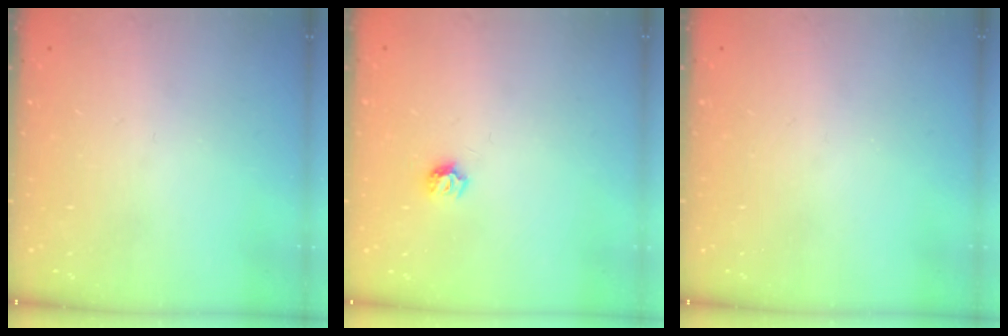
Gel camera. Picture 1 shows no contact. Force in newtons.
{"total": 5.5, "press": 5.4, "slide": 0.6}
{"total": 0.0}